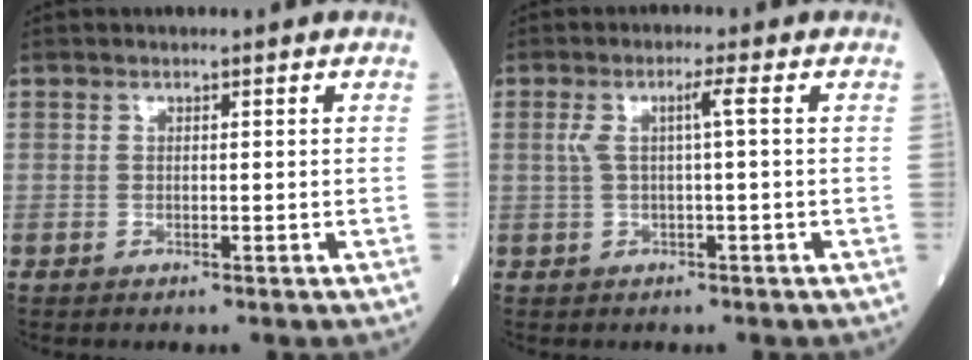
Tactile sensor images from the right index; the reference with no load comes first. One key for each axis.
{"total": 3.6, "fx": 0.5, "fy": 0.5, "fz": 3.6, "tx": -0.079, "ty": 0.019, "tz": 0.014}